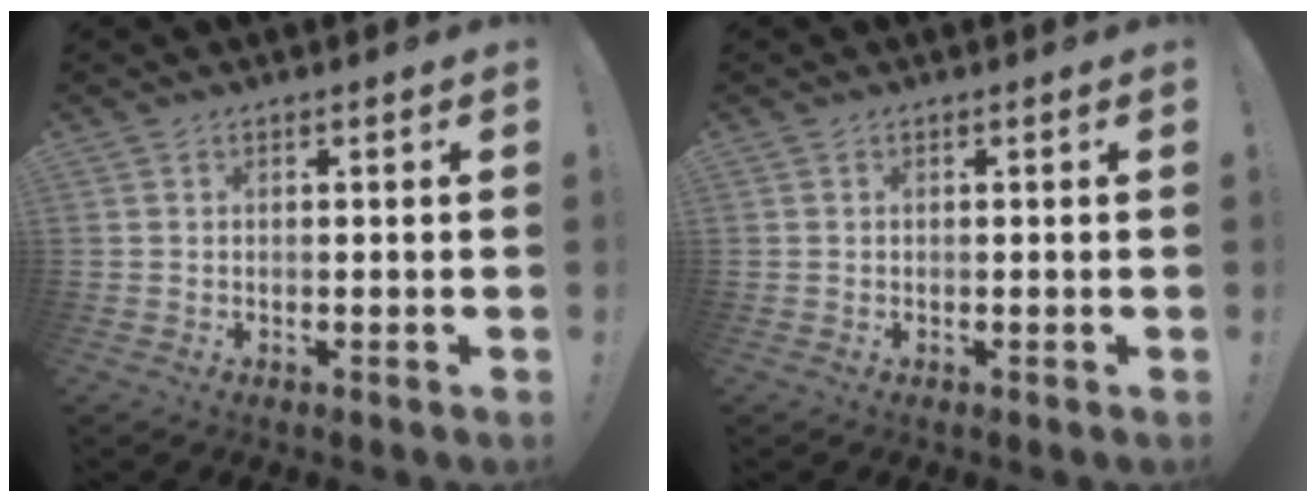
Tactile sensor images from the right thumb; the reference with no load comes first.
{"total": 0.0}